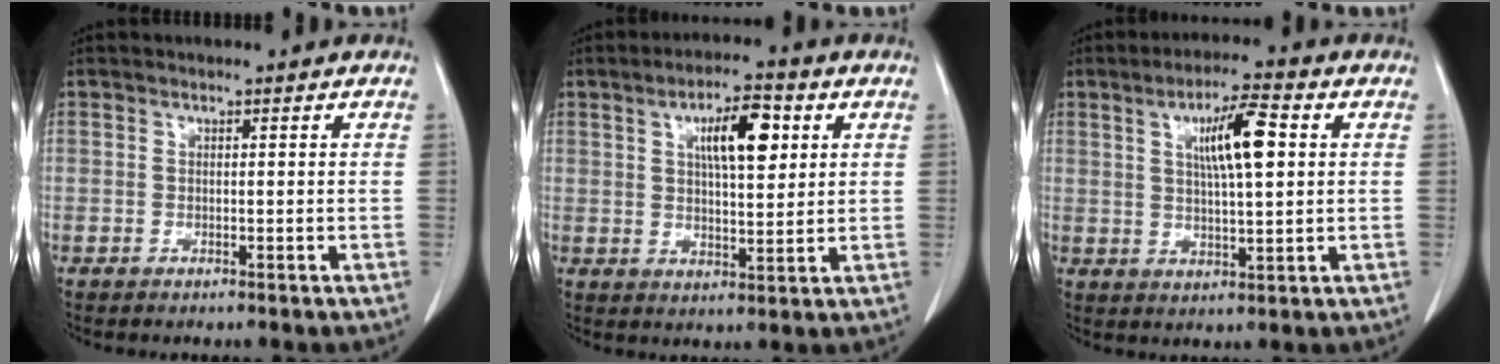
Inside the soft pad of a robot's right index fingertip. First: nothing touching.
{"total": 8.6, "force": [3.0, 2.5, 7.7], "torque": [-0.126, 0.010, 0.051]}
{"total": 8.6, "force": [2.4, 1.2, 8.1], "torque": [-0.140, 0.008, 0.041]}